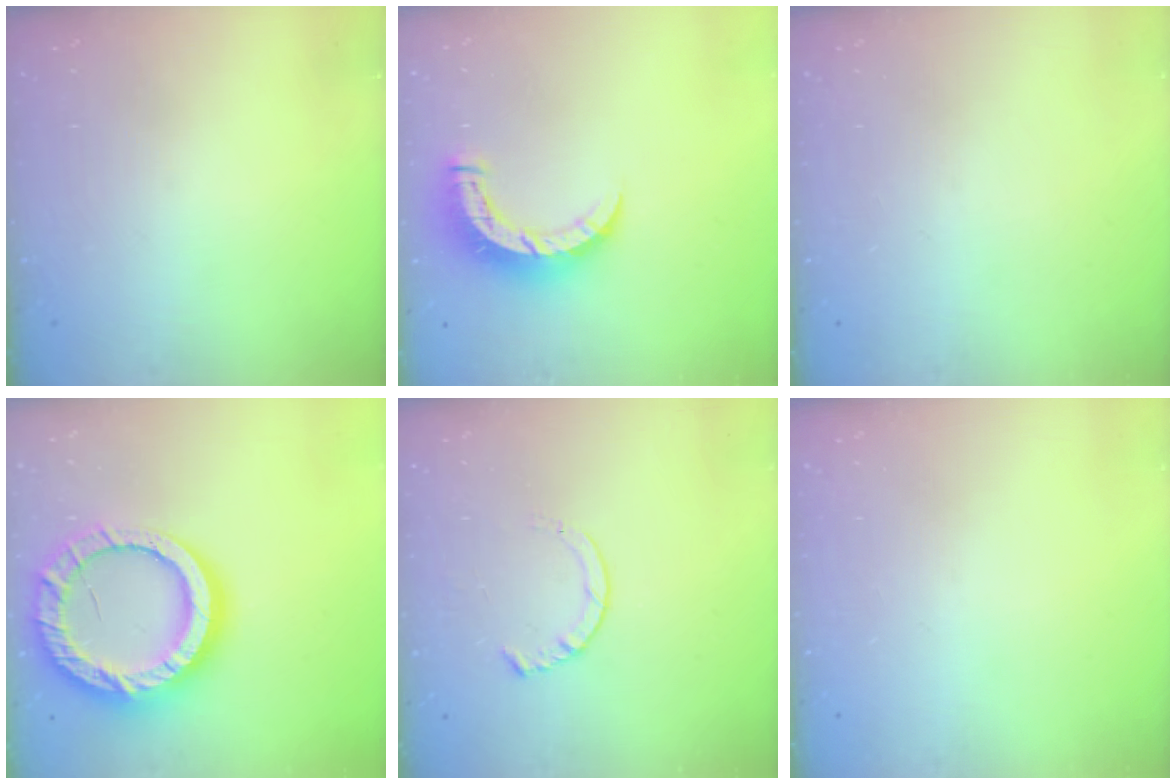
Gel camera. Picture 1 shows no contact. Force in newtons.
{"total": 10.2, "press": 10.1, "slide": 1.0}
{"total": 0.0}
{"total": 21.0, "press": 20.9, "slide": 2.1}
{"total": 4.6, "press": 4.6, "slide": 0.5}
{"total": 0.0}